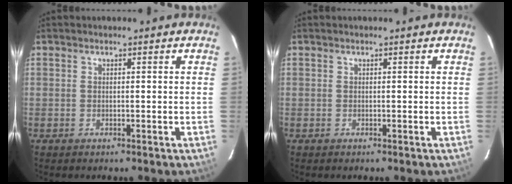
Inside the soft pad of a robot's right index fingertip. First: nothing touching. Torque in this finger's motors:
{"motor_torque": [0.00, 0.00, 0.00, 0.00]}